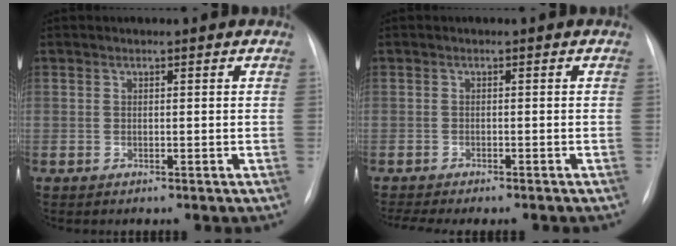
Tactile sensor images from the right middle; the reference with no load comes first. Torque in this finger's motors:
{"motor_torque": [0.61, -0.60, 0.10, 0.05]}